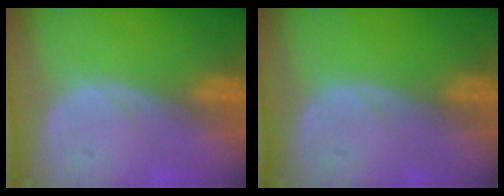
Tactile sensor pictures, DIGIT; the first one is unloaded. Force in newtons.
{"total": 0.0}